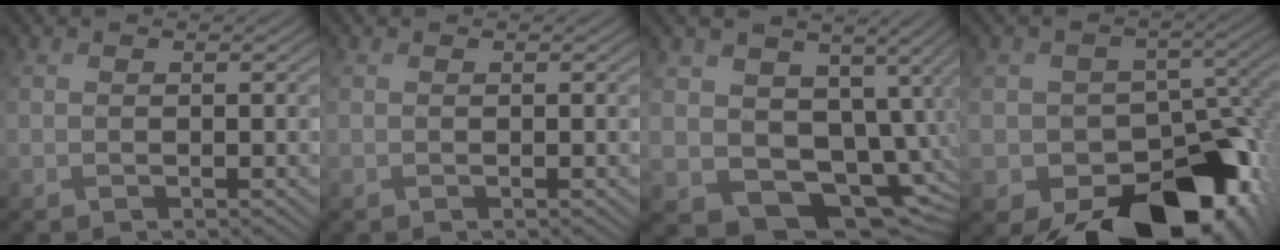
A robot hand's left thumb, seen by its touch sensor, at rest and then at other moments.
{"total": 0.0}
{"total": 11.1, "force": [-2.0, 8.9, 6.2], "torque": [-0.137, -0.044, -0.022]}
{"total": 16.0, "force": [-8.8, 10.4, 8.5], "torque": [-0.111, -0.049, -0.130]}